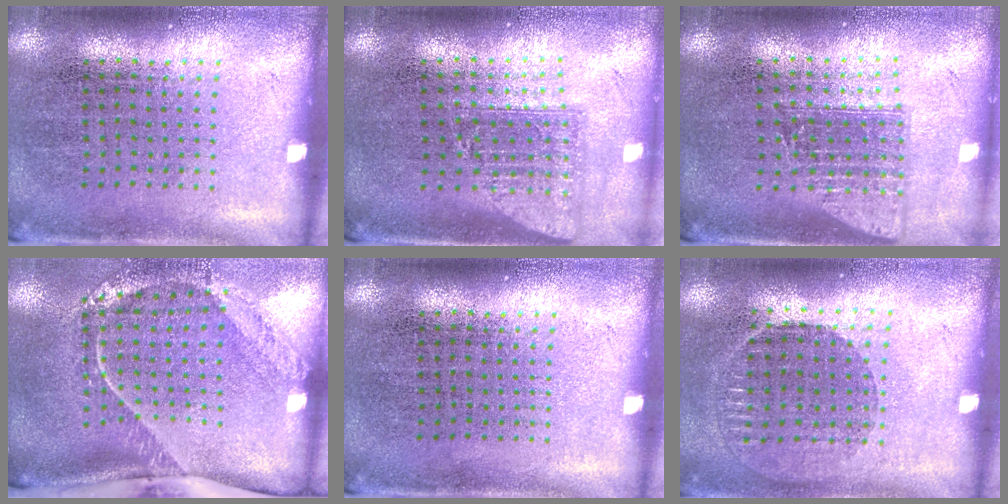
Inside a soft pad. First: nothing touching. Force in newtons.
{"total": 1.6, "press": 1.1, "slide": 1.0}
{"total": 1.6, "press": 1.2, "slide": 1.0}
{"total": 2.7, "press": 1.8, "slide": 2.0}
{"total": 0.0}
{"total": 0.9, "press": 0.8, "slide": 0.3}